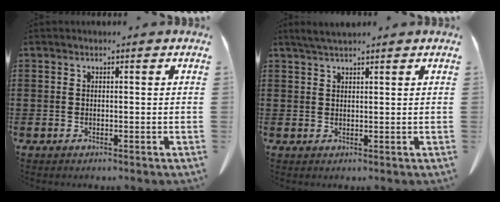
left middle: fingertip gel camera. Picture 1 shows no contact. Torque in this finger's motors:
{"motor_torque": [0.06, 0.06, 0.02, 0.01]}